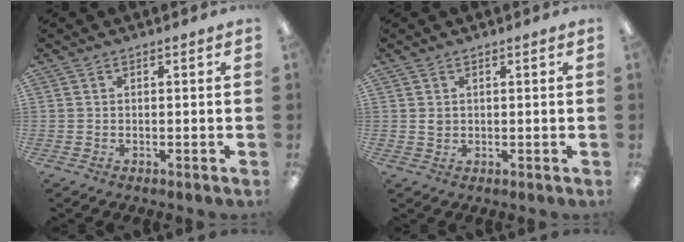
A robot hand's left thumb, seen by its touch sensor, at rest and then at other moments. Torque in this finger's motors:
{"motor_torque": [0.33, 0.26, 0.38, -0.21, -0.01]}